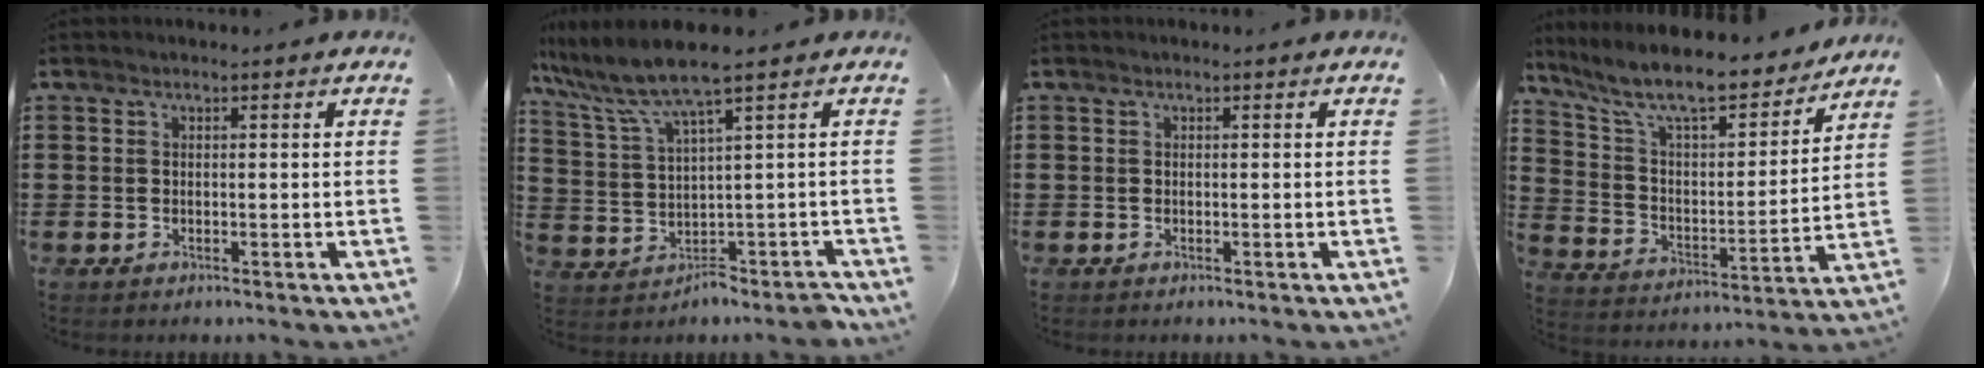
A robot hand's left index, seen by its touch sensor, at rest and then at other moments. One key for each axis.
{"total": 5.9, "fx": 2.9, "fy": 1.3, "fz": 4.9, "tx": -0.114, "ty": -0.024, "tz": 0.047}
{"total": 0.0}
{"total": 10.5, "fx": 9.1, "fy": 1.6, "fz": 5.0, "tx": -0.128, "ty": -0.058, "tz": 0.155}